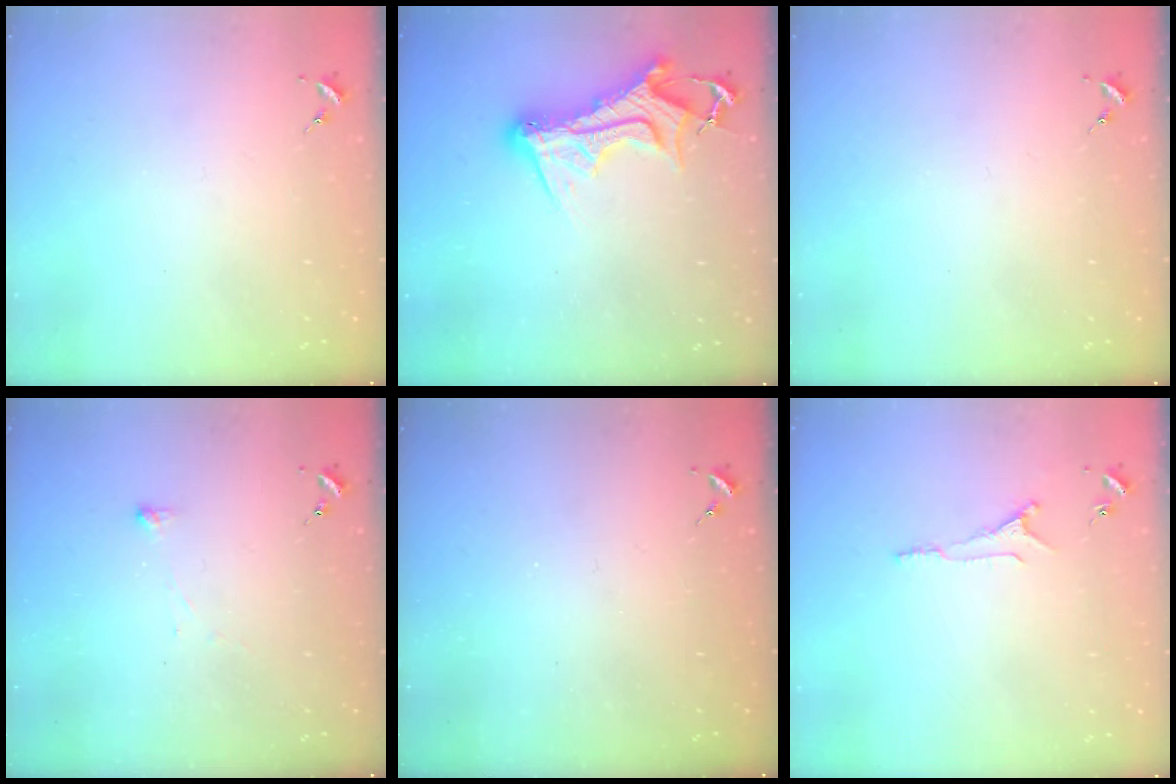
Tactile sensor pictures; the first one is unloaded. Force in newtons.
{"total": 14.1, "press": 14.1, "slide": 1.5}
{"total": 0.0}
{"total": 2.9, "press": 2.9, "slide": 0.3}
{"total": 0.0}
{"total": 6.7, "press": 6.6, "slide": 0.8}